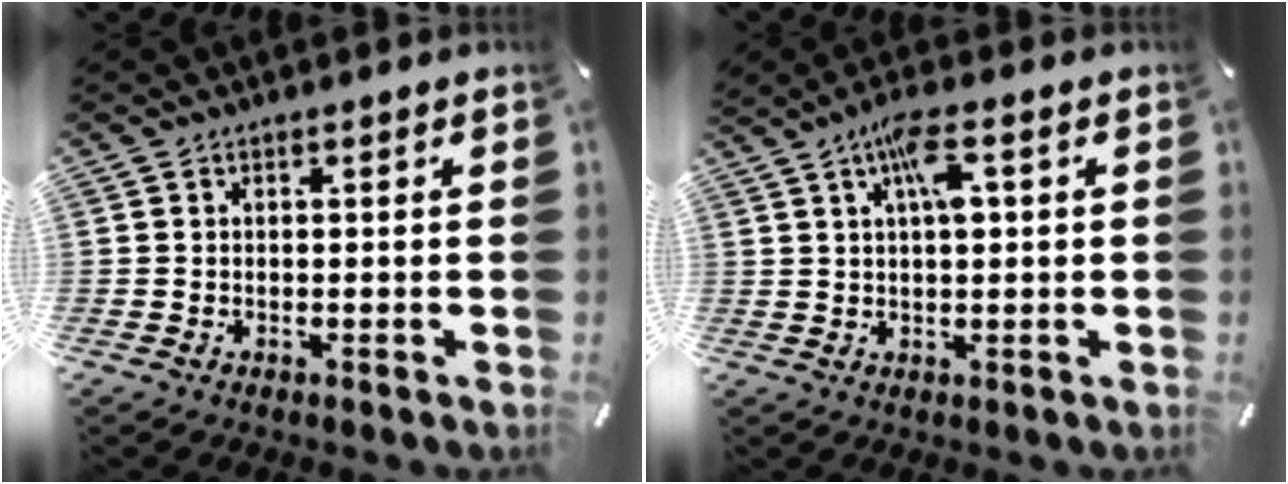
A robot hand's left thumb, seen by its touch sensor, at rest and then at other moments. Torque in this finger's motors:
{"motor_torque": [0.37, 0.01, 1.01, -0.55, 0.10]}